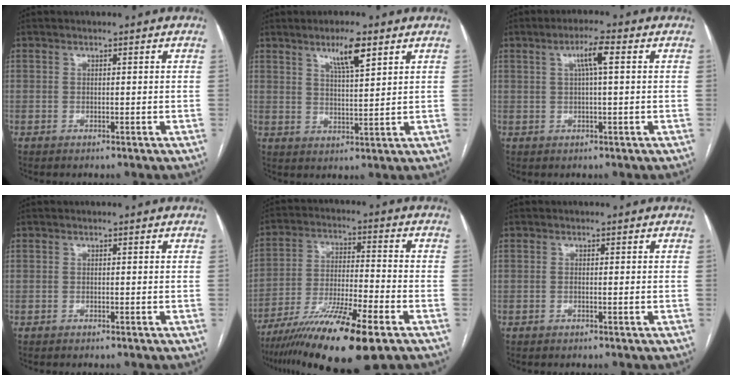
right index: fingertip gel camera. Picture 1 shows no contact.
{"total": 6.0, "force": [3.7, 0.7, 4.6], "torque": [-0.082, -0.002, 0.064]}
{"total": 4.0, "force": [1.1, 0.1, 3.9], "torque": [-0.070, 0.009, 0.020]}
{"total": 0.0}
{"total": 15.9, "force": [-10.2, 1.2, 12.1], "torque": [-0.219, -0.037, -0.178]}
{"total": 0.7, "force": [-0.1, 0.1, 0.7], "torque": [-0.014, -0.001, -0.001]}